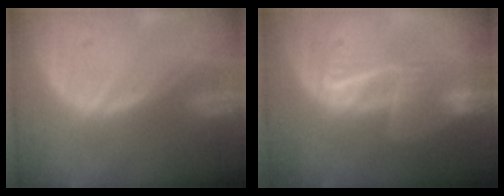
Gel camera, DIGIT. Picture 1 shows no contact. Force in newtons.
{"total": 6.6, "press": 6.4, "slide": 1.4}